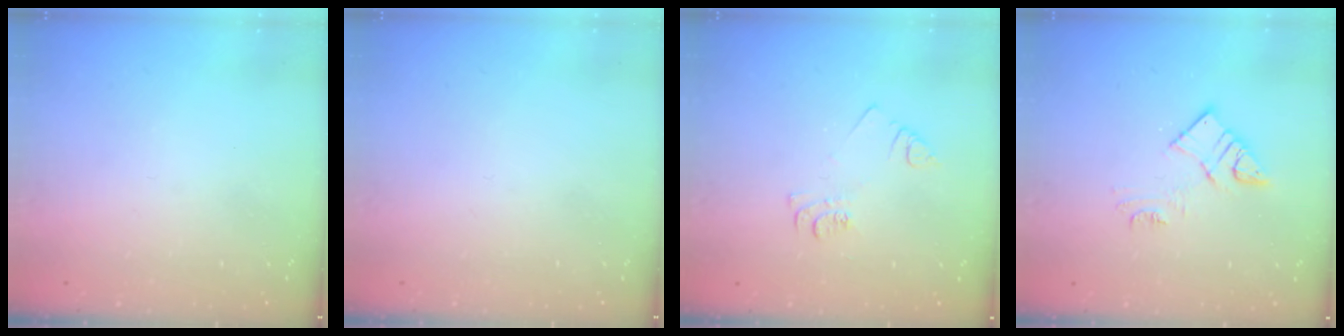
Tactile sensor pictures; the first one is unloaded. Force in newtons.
{"total": 1.5, "press": 1.5, "slide": 0.1}
{"total": 5.5, "press": 5.5, "slide": 0.5}
{"total": 9.7, "press": 9.6, "slide": 0.6}